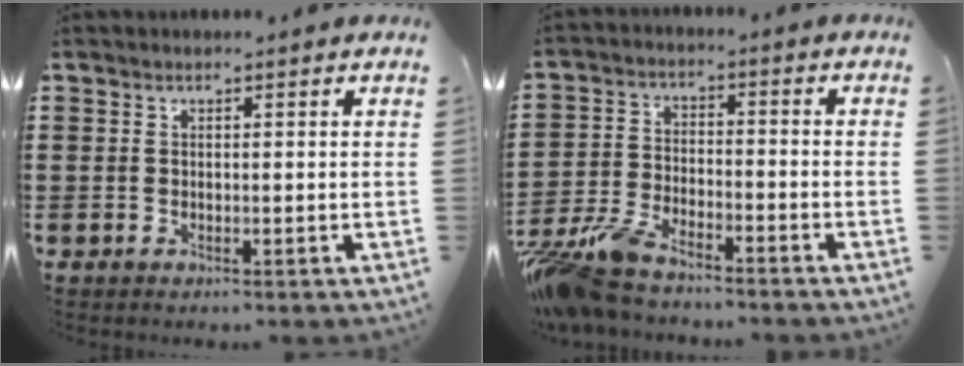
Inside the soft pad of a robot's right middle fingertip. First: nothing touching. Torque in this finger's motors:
{"motor_torque": [1.48, 0.01, 0.33, 0.21]}